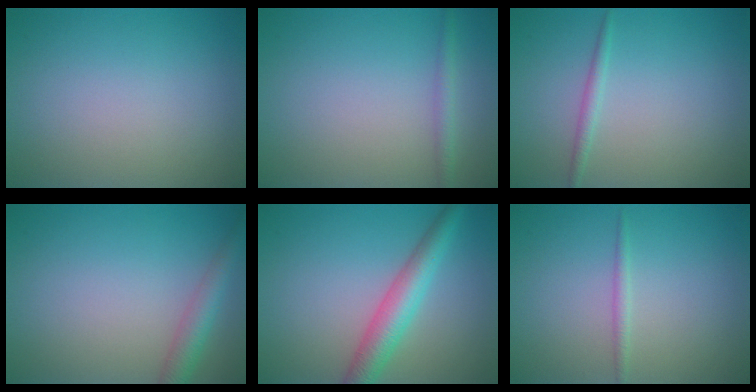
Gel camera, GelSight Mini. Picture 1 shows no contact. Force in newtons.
{"total": 1.4, "press": 1.4, "slide": 0.1}
{"total": 1.1, "press": 1.1, "slide": 0.0}
{"total": 2.9, "press": 2.9, "slide": 0.1}
{"total": 4.4, "press": 4.4, "slide": 0.1}
{"total": 0.9, "press": 0.9, "slide": 0.0}